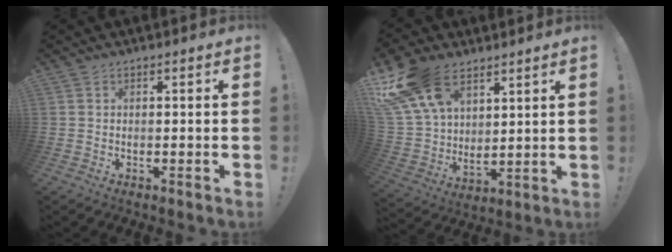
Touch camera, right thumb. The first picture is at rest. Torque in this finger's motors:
{"motor_torque": [1.65, 1.58, 0.09, 0.12, 0.02]}